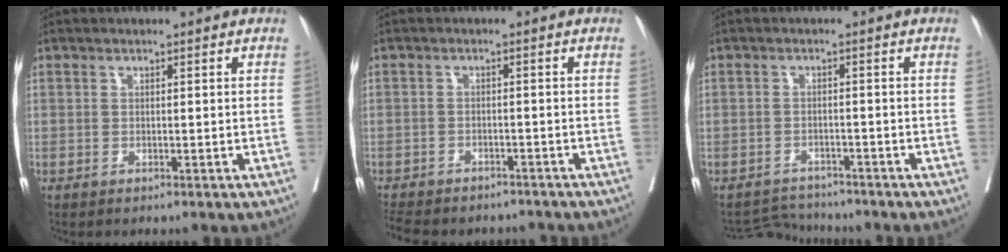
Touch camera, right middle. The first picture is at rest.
{"total": 12.2, "force": [-10.8, 4.1, 4.1], "torque": [-0.097, -0.001, -0.141]}
{"total": 3.8, "force": [-3.7, 0.2, -1.1], "torque": [0.014, -0.004, -0.060]}